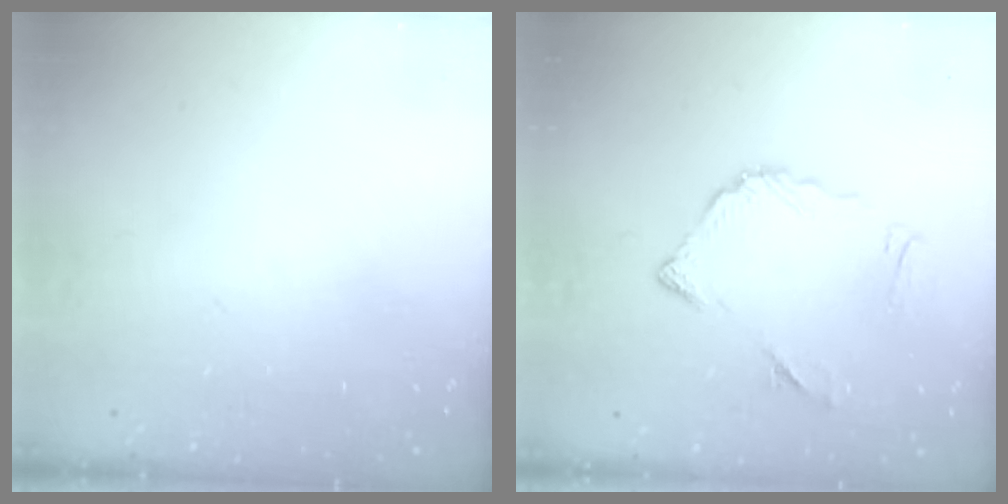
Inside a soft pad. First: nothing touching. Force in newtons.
{"total": 11.9, "press": 11.8, "slide": 1.3}